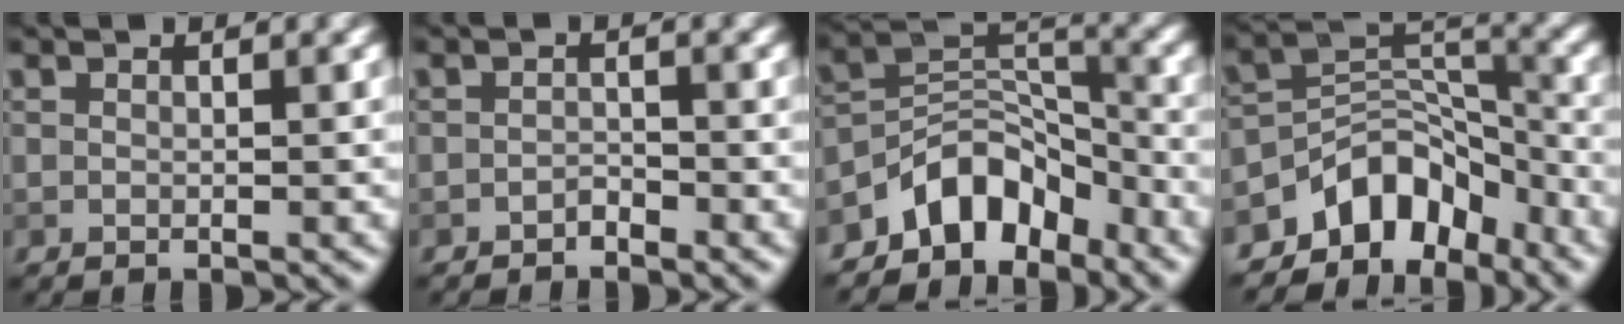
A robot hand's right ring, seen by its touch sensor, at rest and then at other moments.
{"total": 1.0, "force": [-0.9, 0.4, 0.3], "torque": [-0.003, 0.002, -0.016]}
{"total": 5.8, "force": [-4.3, 3.2, 2.3], "torque": [-0.014, 0.010, -0.083]}
{"total": 6.7, "force": [-4.7, 4.0, 2.7], "torque": [-0.014, 0.004, -0.085]}